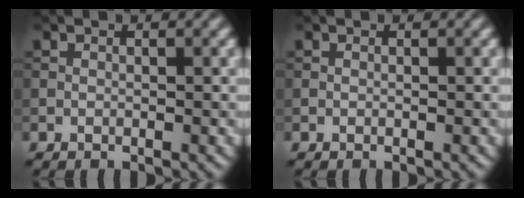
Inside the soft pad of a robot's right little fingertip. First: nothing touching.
{"total": 0.0}